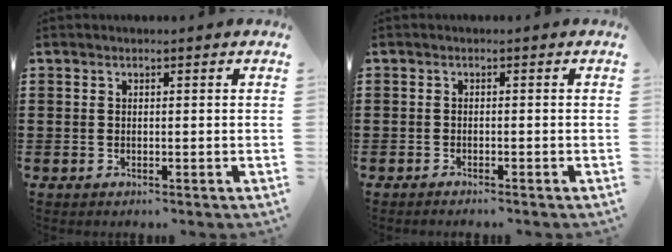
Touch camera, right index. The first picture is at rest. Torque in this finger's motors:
{"motor_torque": [0.02, 0.49, -0.51, -0.12]}